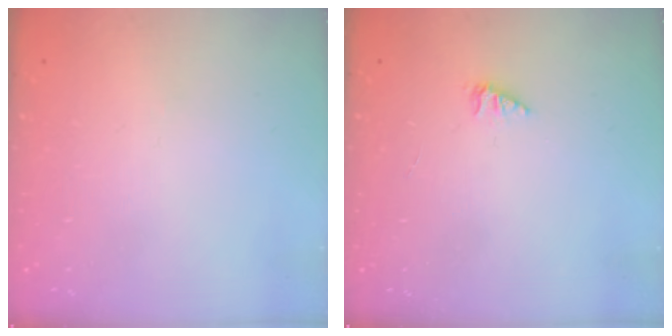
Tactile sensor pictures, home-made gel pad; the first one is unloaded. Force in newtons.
{"total": 1.4, "press": 1.4, "slide": 0.3}